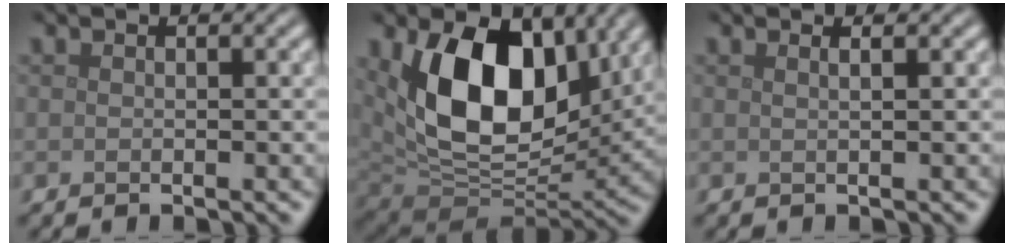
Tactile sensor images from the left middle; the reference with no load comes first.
{"total": 13.7, "force": [3.6, 8.6, 10.1], "torque": [-0.167, -0.014, 0.059]}
{"total": 1.6, "force": [0.8, 0.8, 1.2], "torque": [0.000, -0.001, -0.008]}